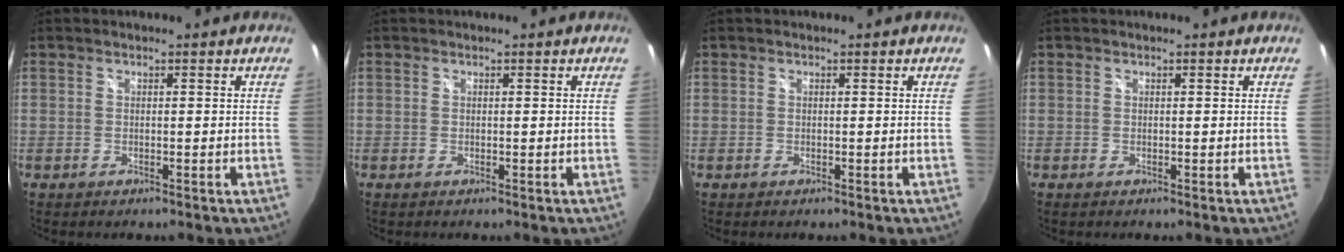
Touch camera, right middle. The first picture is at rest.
{"total": 0.0}
{"total": 0.0}
{"total": 0.0}